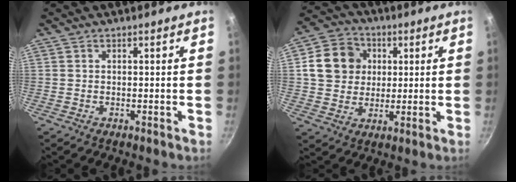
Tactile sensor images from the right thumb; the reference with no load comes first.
{"total": 11.5, "force": [2.3, 10.1, 5.0], "torque": [-0.062, 0.013, 0.033]}